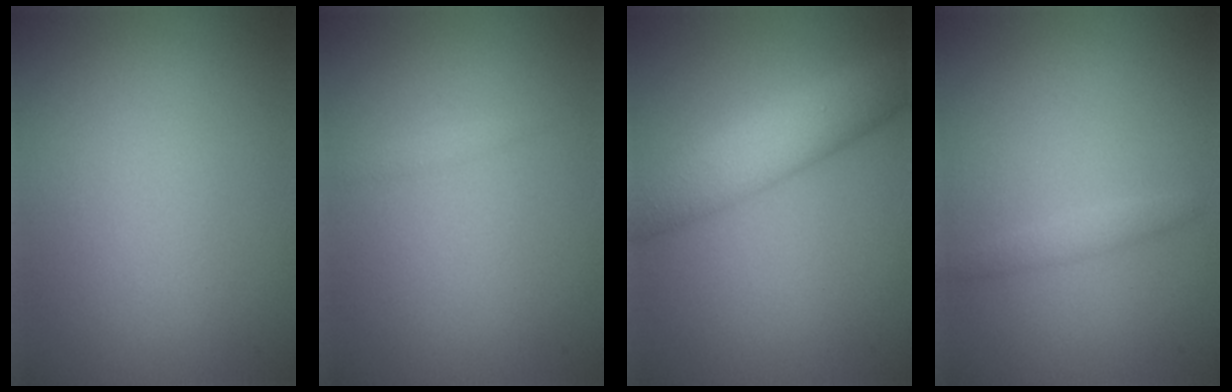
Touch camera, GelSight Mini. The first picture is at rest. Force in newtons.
{"total": 0.6, "press": 0.6, "slide": 0.0}
{"total": 5.9, "press": 5.9, "slide": 0.2}
{"total": 1.2, "press": 1.2, "slide": 0.0}